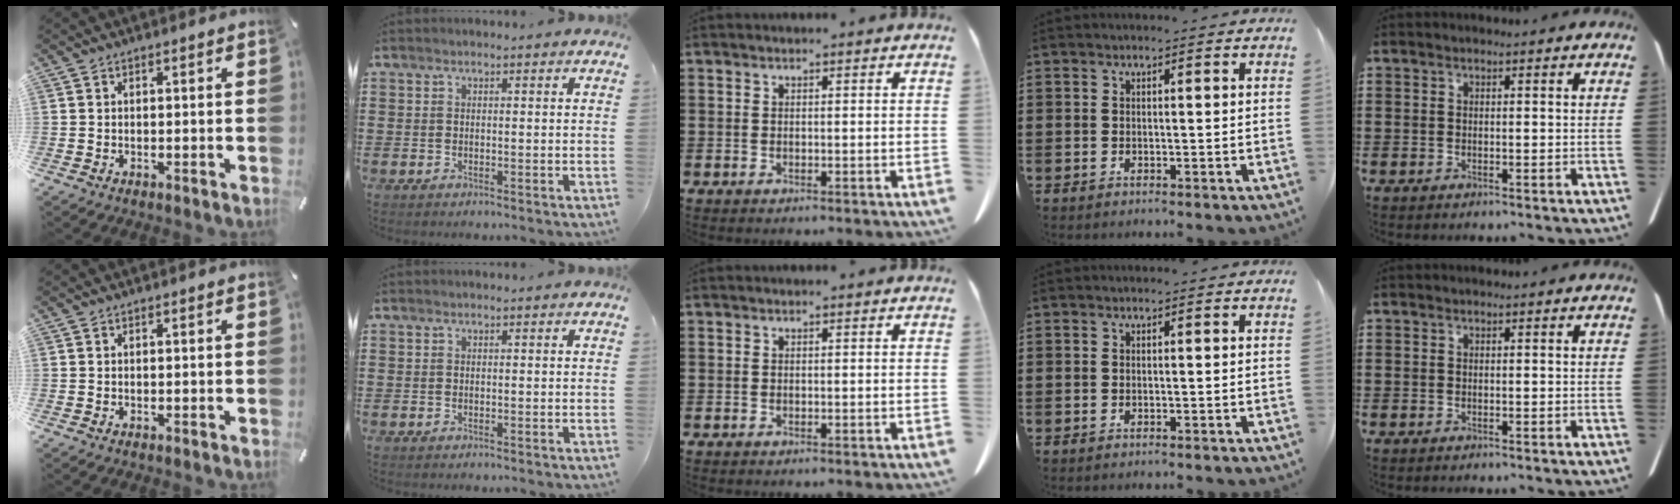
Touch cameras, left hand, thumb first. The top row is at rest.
{}